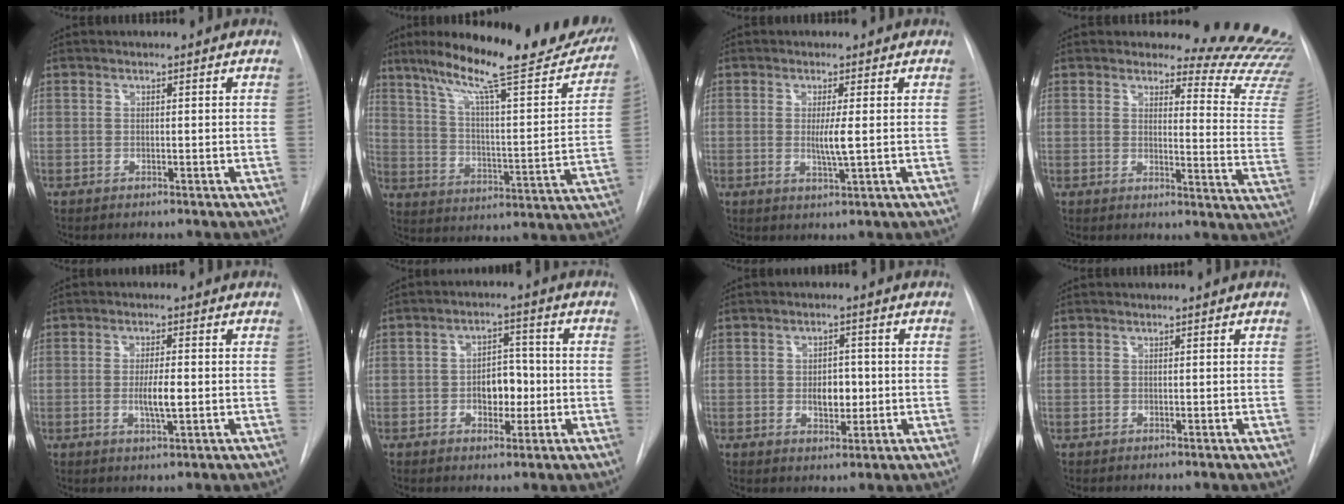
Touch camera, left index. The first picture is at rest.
{"total": 24.9, "force": [20.5, 3.1, 13.8], "torque": [-0.213, -0.025, 0.284]}
{"total": 3.3, "force": [0.1, 0.0, 3.3], "torque": [-0.066, -0.007, 0.002]}
{"total": 16.7, "force": [16.5, 1.3, 2.1], "torque": [0.005, -0.166, 0.154]}
{"total": 4.3, "force": [-0.5, 0.7, 4.2], "torque": [-0.077, -0.005, -0.008]}
{"total": 5.7, "force": [-1.0, 3.4, 4.5], "torque": [-0.065, 0.016, -0.013]}
{"total": 4.4, "force": [-0.3, 2.6, 3.5], "torque": [-0.047, 0.003, 0.001]}
{"total": 0.0}